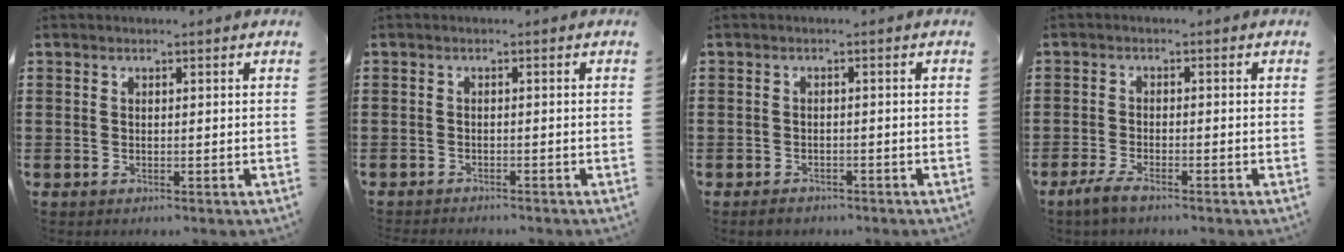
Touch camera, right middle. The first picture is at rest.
{"total": 1.0, "force": [-1.0, 0.0, 0.0], "torque": [-0.005, -0.001, -0.021]}
{"total": 1.2, "force": [-1.0, 0.5, 0.3], "torque": [-0.009, -0.002, -0.022]}
{"total": 2.4, "force": [-1.7, 0.4, 1.7], "torque": [-0.042, -0.003, -0.037]}